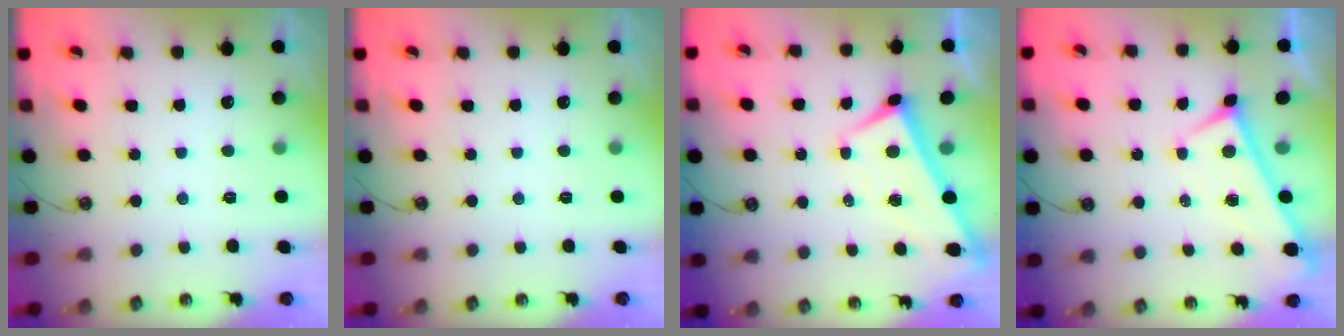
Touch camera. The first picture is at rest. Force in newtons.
{"total": 0.0}
{"total": 1.9, "press": 1.9, "slide": 0.2}
{"total": 0.0}